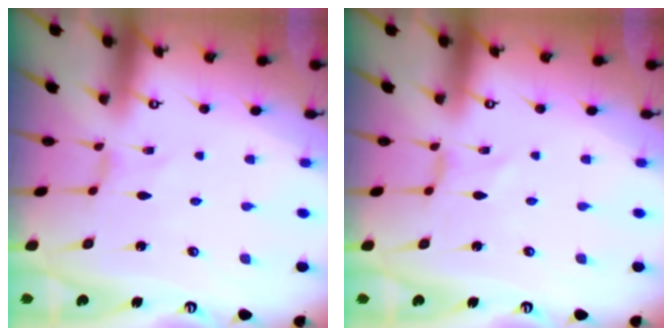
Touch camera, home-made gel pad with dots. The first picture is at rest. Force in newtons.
{"total": 0.0}